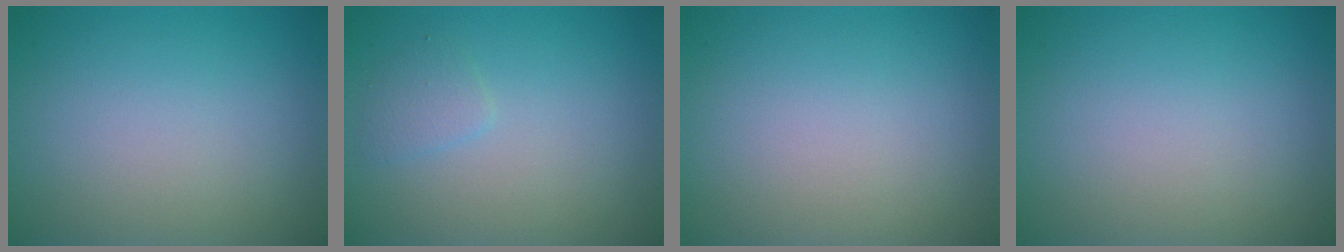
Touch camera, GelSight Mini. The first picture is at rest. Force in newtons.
{"total": 1.2, "press": 1.2, "slide": 0.0}
{"total": 0.0}
{"total": 0.0}